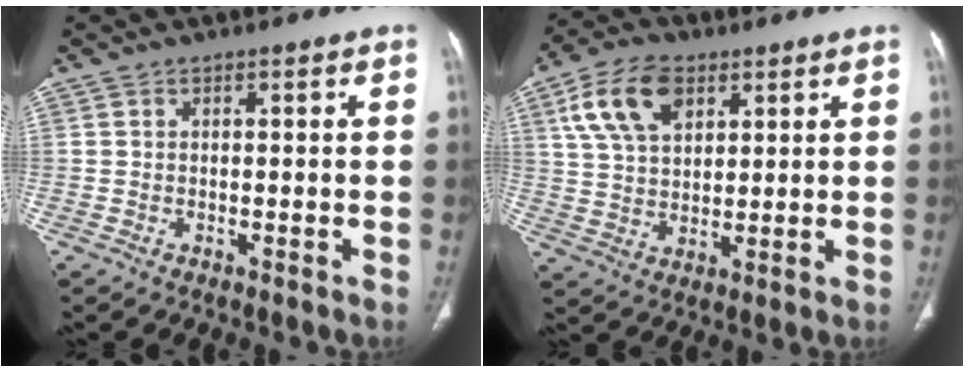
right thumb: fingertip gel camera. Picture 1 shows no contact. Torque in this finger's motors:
{"motor_torque": [-0.46, 0.77, 0.10, 0.16, 0.09]}